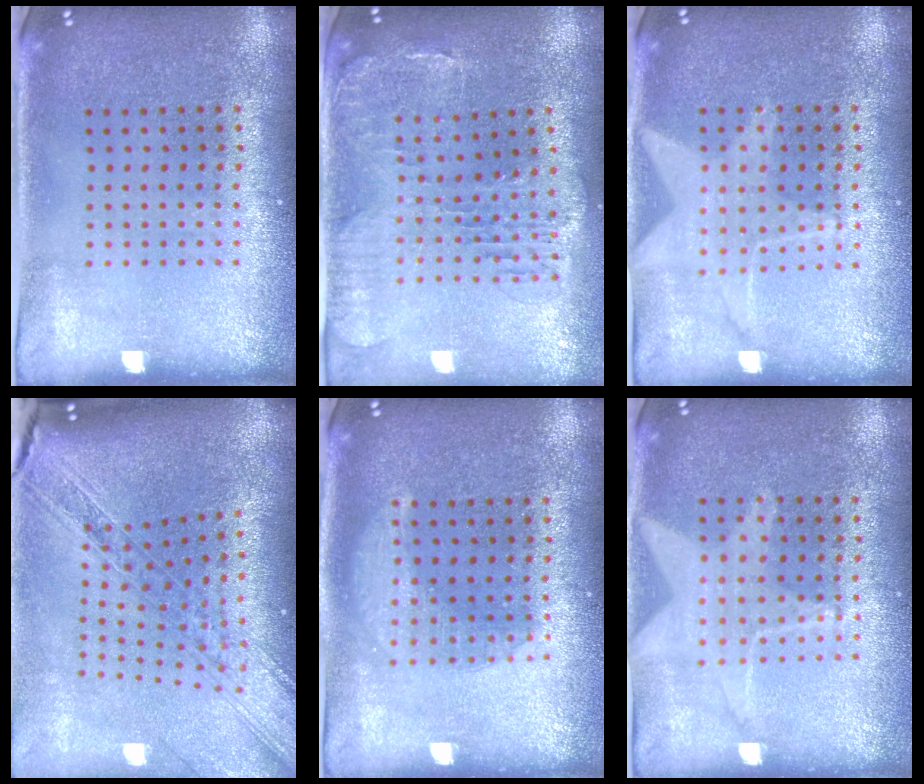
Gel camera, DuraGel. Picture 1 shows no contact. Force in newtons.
{"total": 1.4, "press": 1.3, "slide": 0.3}
{"total": 1.4, "press": 1.4, "slide": 0.2}
{"total": 2.5, "press": 2.1, "slide": 1.4}
{"total": 2.2, "press": 2.2, "slide": 0.3}
{"total": 1.5, "press": 1.4, "slide": 0.5}